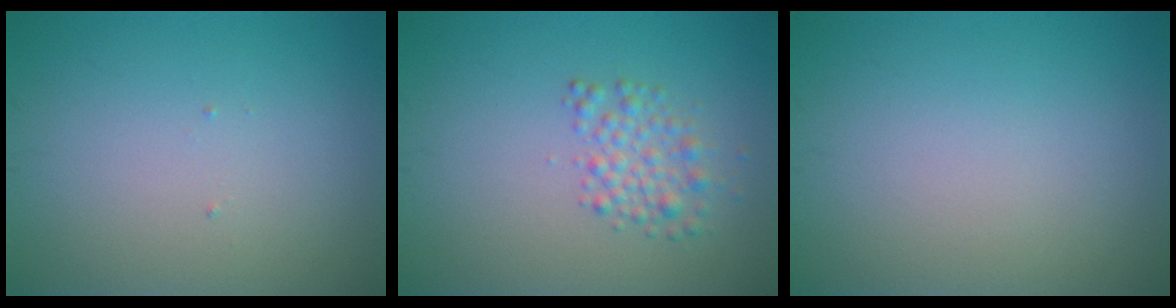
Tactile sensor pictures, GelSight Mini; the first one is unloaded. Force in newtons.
{"total": 2.3, "press": 2.3, "slide": 0.0}
{"total": 0.0}